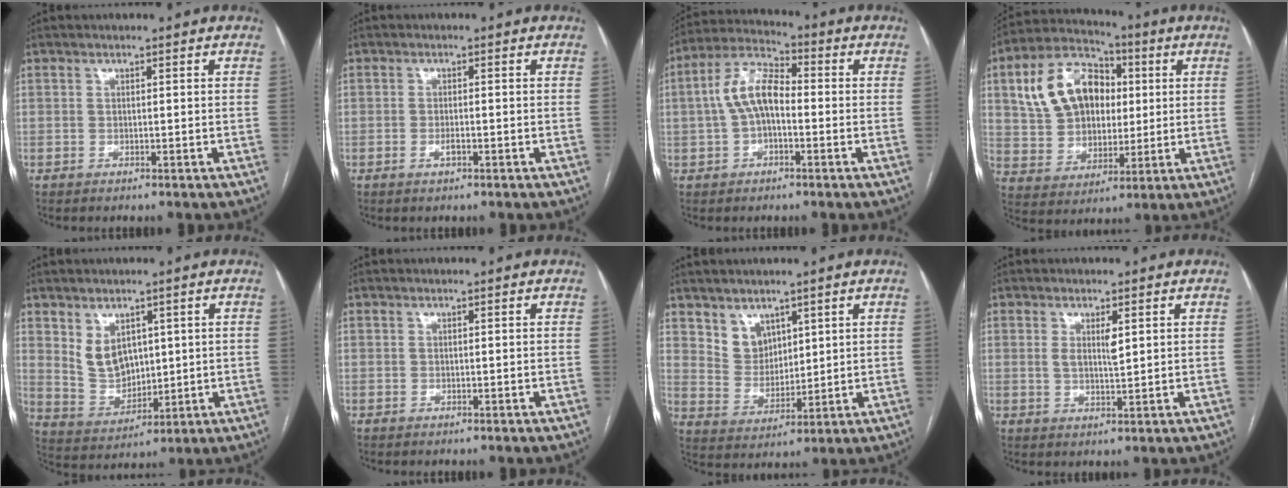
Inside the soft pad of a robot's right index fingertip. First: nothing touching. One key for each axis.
{"total": 1.2, "fx": -0.6, "fy": 0.4, "fz": 1.0, "tx": -0.019, "ty": 0.001, "tz": -0.009}
{"total": 8.5, "fx": -0.4, "fy": 4.1, "fz": 7.5, "tx": -0.161, "ty": 0.031, "tz": -0.013}
{"total": 14.3, "fx": 3.7, "fy": 10.5, "fz": 9.1, "tx": -0.193, "ty": 0.044, "tz": 0.071}
{"total": 6.6, "fx": 2.6, "fy": 4.7, "fz": 3.9, "tx": -0.083, "ty": 0.003, "tz": 0.066}
{"total": 0.0}
{"total": 5.4, "fx": 3.6, "fy": 3.8, "fz": 1.3, "tx": -0.030, "ty": 0.003, "tz": 0.080}
{"total": 2.9, "fx": 0.9, "fy": 0.7, "fz": 2.7, "tx": -0.050, "ty": -0.006, "tz": 0.017}